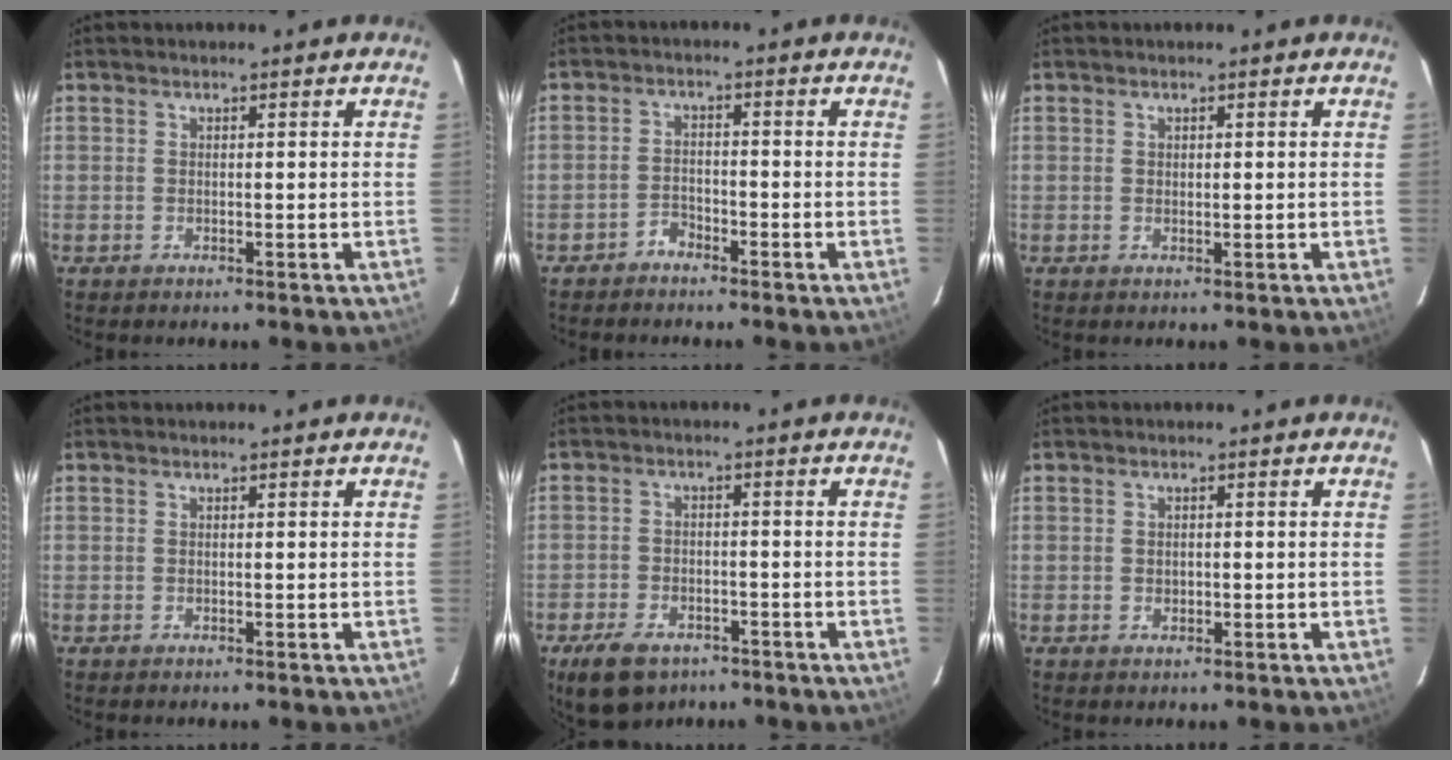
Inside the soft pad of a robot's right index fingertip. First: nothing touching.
{"total": 2.5, "force": [-2.2, 1.1, 0.4], "torque": [-0.007, 0.006, -0.038]}
{"total": 0.6, "force": [0.3, 0.5, 0.2], "torque": [-0.004, 0.002, 0.006]}
{"total": 0.0}
{"total": 9.6, "force": [-6.5, 5.3, 4.6], "torque": [-0.113, -0.003, -0.103]}
{"total": 1.1, "force": [-0.1, 1.0, 0.5], "torque": [-0.006, 0.000, 0.000]}